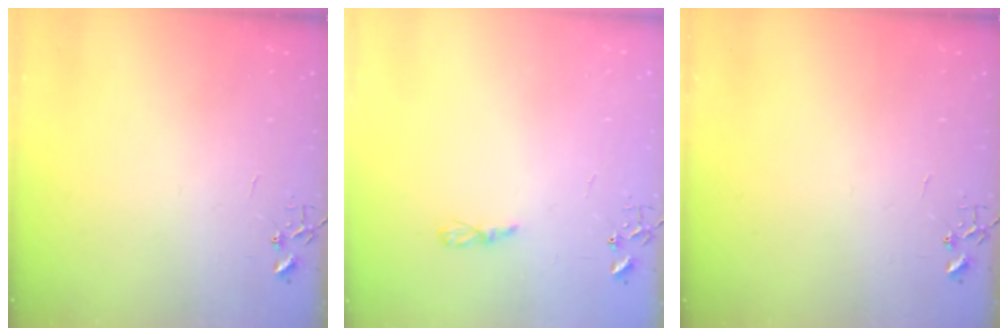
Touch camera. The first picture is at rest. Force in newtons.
{"total": 3.5, "press": 3.5, "slide": 0.4}
{"total": 0.0}